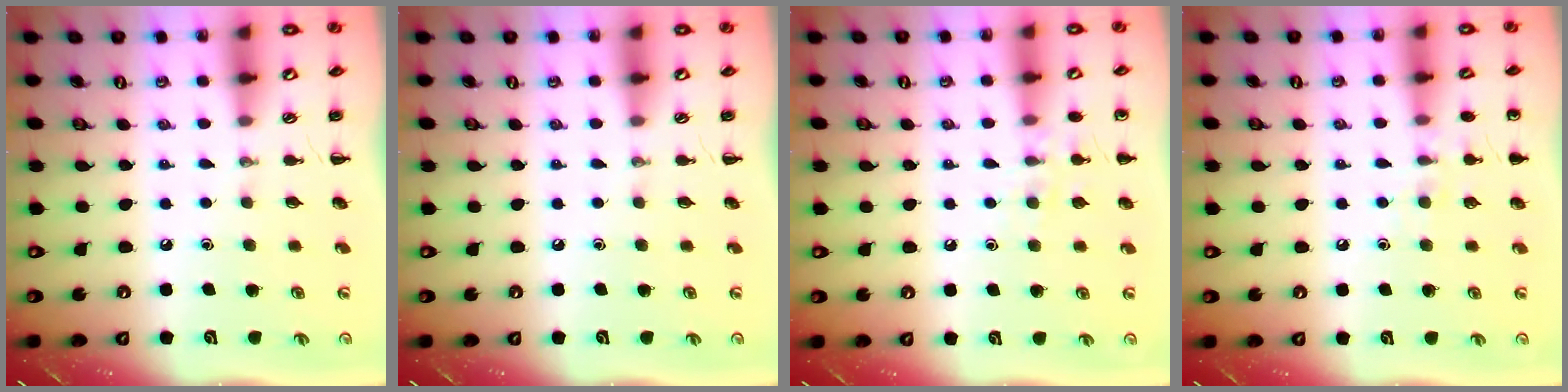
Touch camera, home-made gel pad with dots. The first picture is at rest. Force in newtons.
{"total": 0.0}
{"total": 7.9, "press": 7.8, "slide": 1.6}
{"total": 7.1, "press": 6.9, "slide": 1.7}